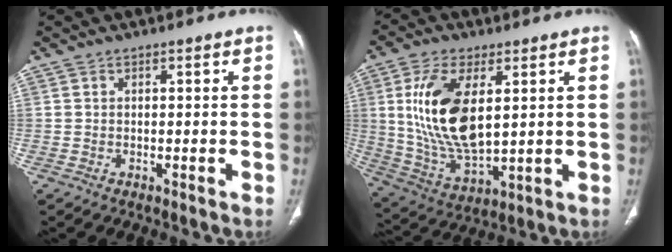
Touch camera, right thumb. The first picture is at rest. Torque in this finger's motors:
{"motor_torque": [-1.14, 2.19, 1.89, 0.62, 0.56]}